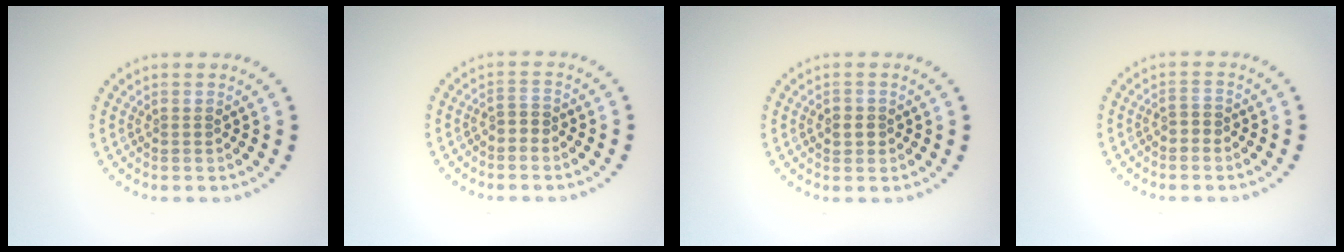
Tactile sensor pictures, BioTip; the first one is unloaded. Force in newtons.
{"total": 1.1, "press": 0.9, "slide": 0.7}
{"total": 1.4, "press": 1.3, "slide": 0.4}
{"total": 0.8, "press": 0.8, "slide": 0.3}